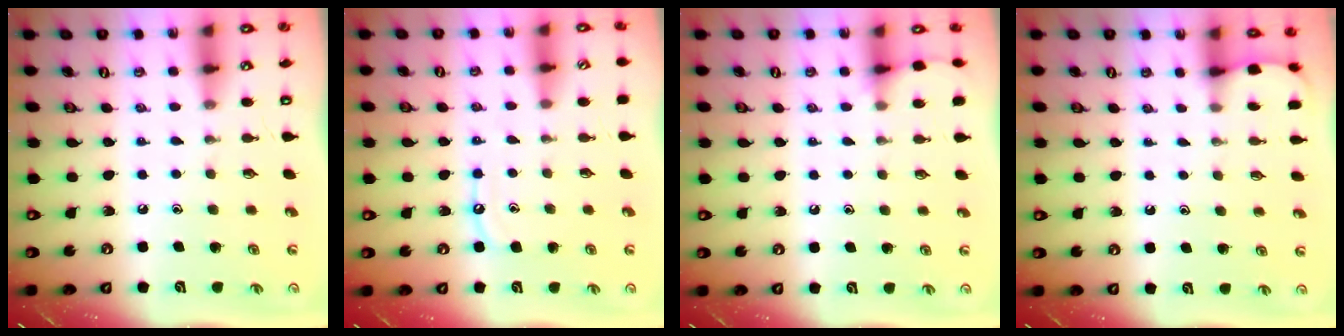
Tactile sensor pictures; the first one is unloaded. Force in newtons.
{"total": 6.4, "press": 6.4, "slide": 0.6}
{"total": 4.6, "press": 4.6, "slide": 0.6}
{"total": 1.8, "press": 1.8, "slide": 0.2}